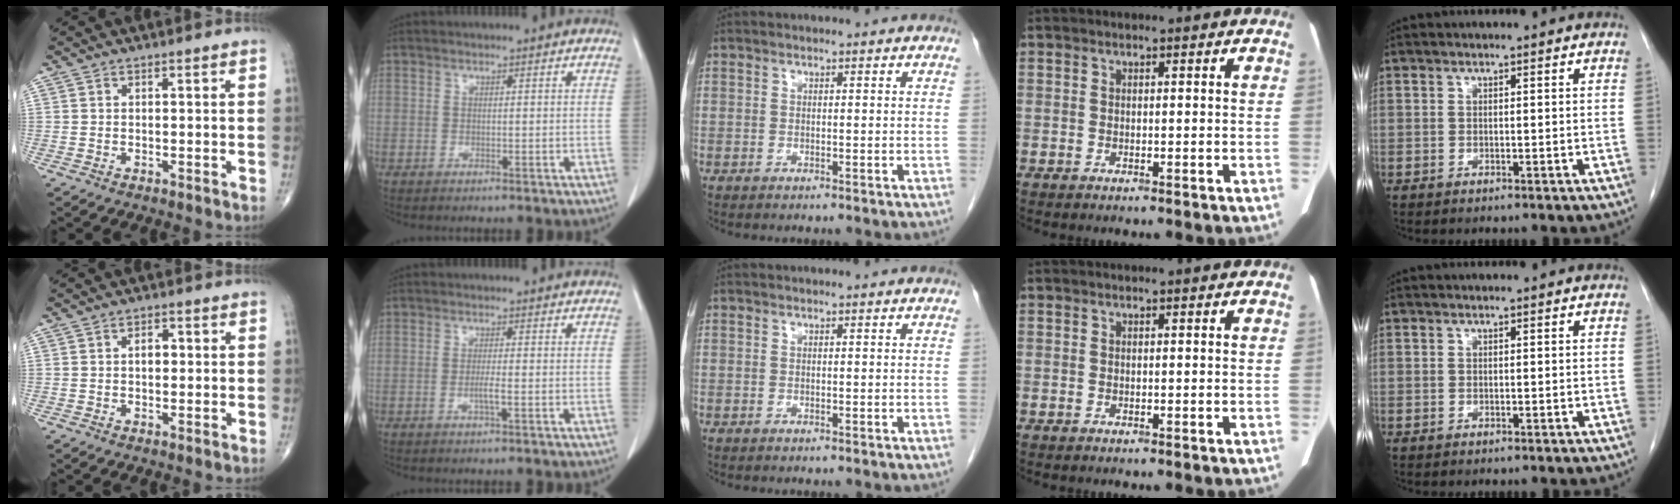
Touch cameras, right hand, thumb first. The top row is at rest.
{"thumb": {"total": 2.5, "force": [0.2, 1.6, 1.9], "torque": [-0.021, 0.008, 0.000]}, "index": {"total": 2.0, "force": [-0.7, 0.1, 1.9], "torque": [-0.039, -0.001, -0.013]}}